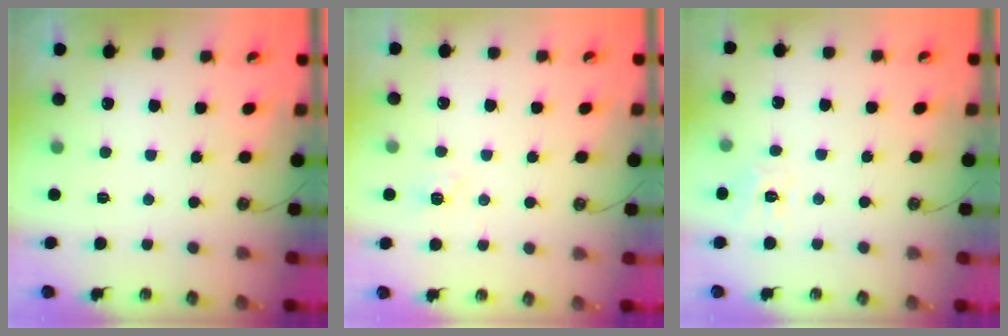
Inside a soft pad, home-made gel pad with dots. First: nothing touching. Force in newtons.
{"total": 4.4, "press": 4.4, "slide": 0.3}
{"total": 7.7, "press": 7.6, "slide": 0.8}